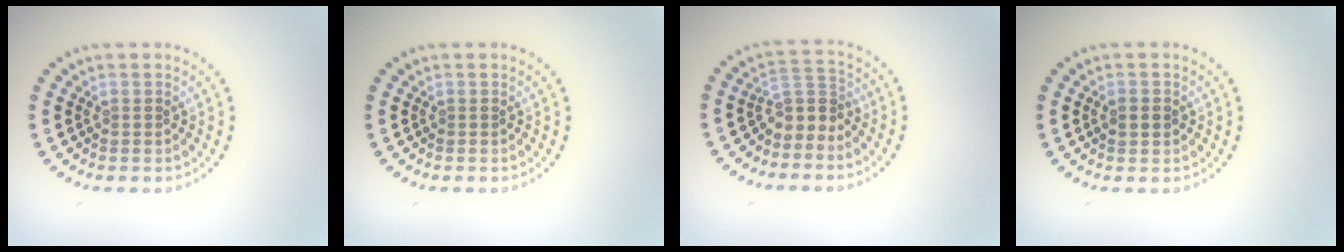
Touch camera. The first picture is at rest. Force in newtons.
{"total": 0.0}
{"total": 2.5, "press": 1.7, "slide": 1.9}
{"total": 1.2, "press": 1.2, "slide": 0.2}